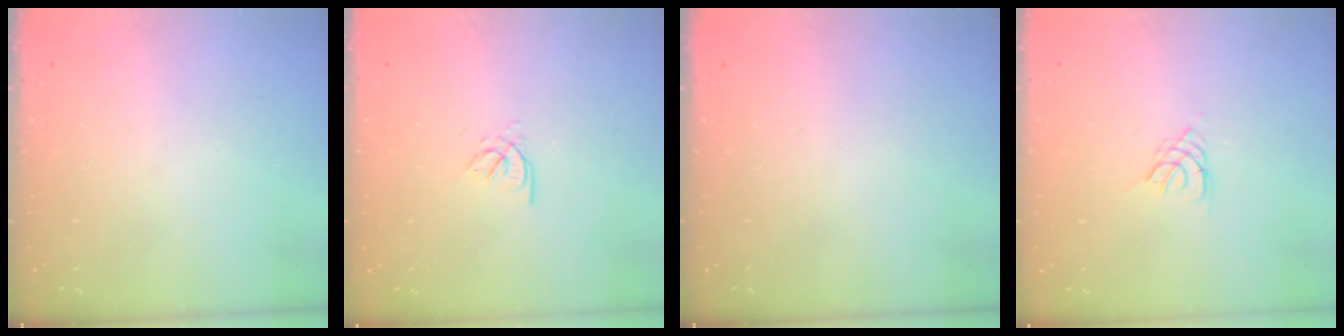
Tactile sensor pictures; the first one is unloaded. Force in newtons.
{"total": 2.2, "press": 2.2, "slide": 0.4}
{"total": 0.0}
{"total": 2.1, "press": 2.1, "slide": 0.4}